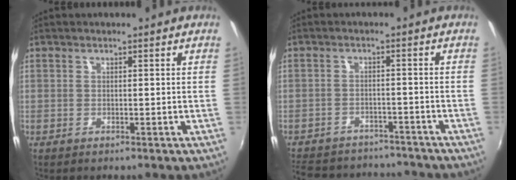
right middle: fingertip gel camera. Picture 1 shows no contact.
{"total": 17.7, "force": [-15.2, 6.8, 6.0], "torque": [-0.149, 0.015, -0.207]}